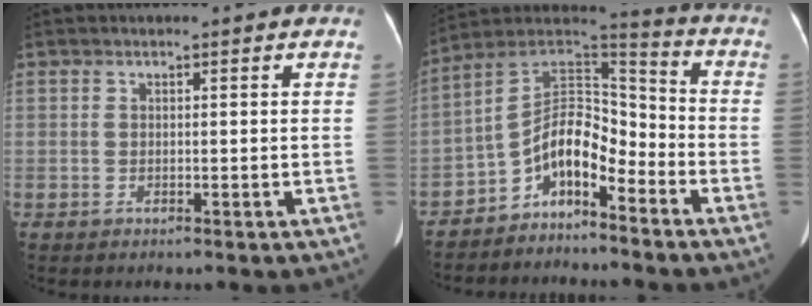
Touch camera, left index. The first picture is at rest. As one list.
[{"total": 9.8, "force": [-5.9, 4.0, 6.7], "torque": [-0.123, 0.044, -0.108]}]